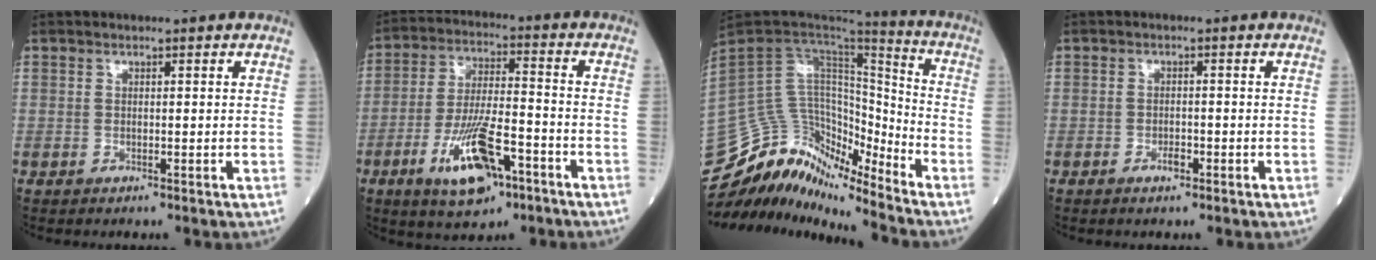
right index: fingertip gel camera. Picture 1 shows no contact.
{"total": 12.9, "force": [-6.3, 3.8, 10.6], "torque": [-0.206, -0.008, -0.106]}
{"total": 16.7, "force": [-15.9, 2.8, 4.4], "torque": [-0.073, 0.068, -0.284]}
{"total": 1.5, "force": [-0.8, 0.5, 1.2], "torque": [-0.020, 0.001, -0.012]}